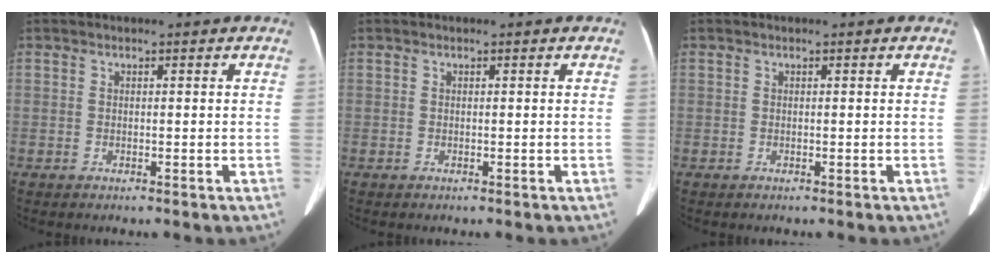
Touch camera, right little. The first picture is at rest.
{"total": 0.0}
{"total": 0.0}